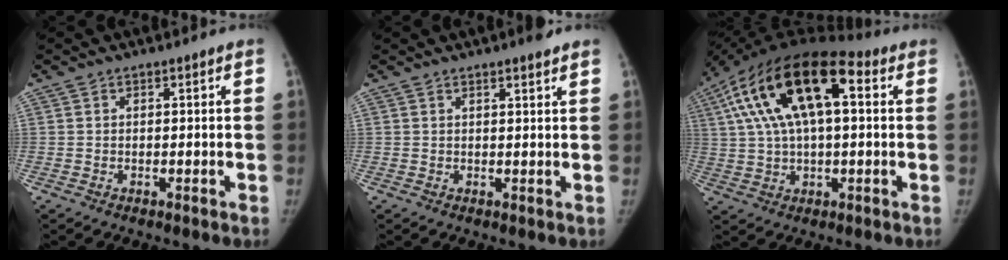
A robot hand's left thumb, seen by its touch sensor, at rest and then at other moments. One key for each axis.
{"total": 2.4, "fx": 1.8, "fy": 0.4, "fz": 1.6, "tx": -0.019, "ty": -0.007, "tz": 0.024}
{"total": 20.8, "fx": 5.7, "fy": 9.6, "fz": 17.5, "tx": -0.324, "ty": 0.035, "tz": 0.087}